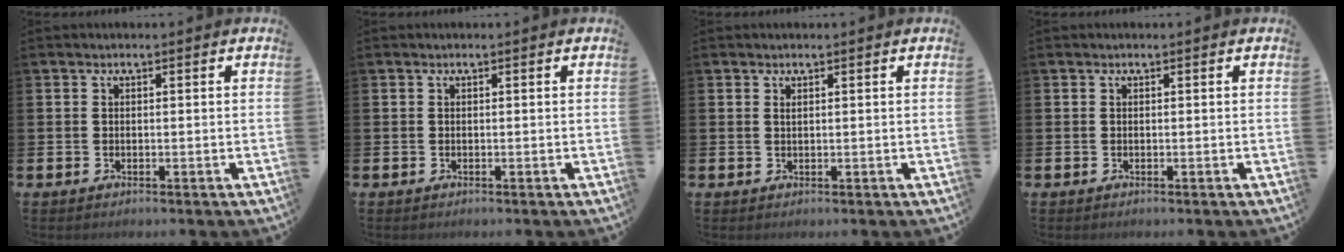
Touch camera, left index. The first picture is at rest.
{"total": 0.0}
{"total": 0.5, "force": [0.4, 0.0, 0.3], "torque": [-0.007, -0.001, 0.008]}
{"total": 0.0}